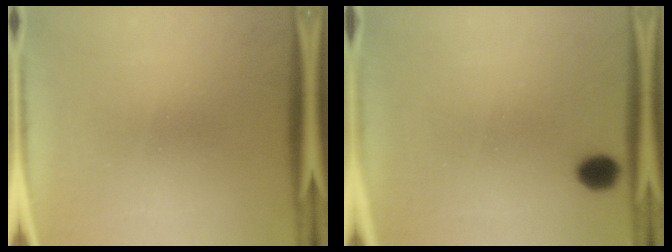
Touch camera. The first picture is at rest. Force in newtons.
{"total": 2.3}